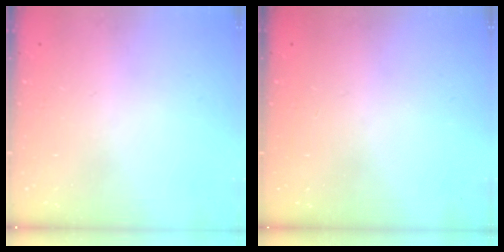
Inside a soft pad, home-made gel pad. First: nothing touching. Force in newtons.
{"total": 0.0}